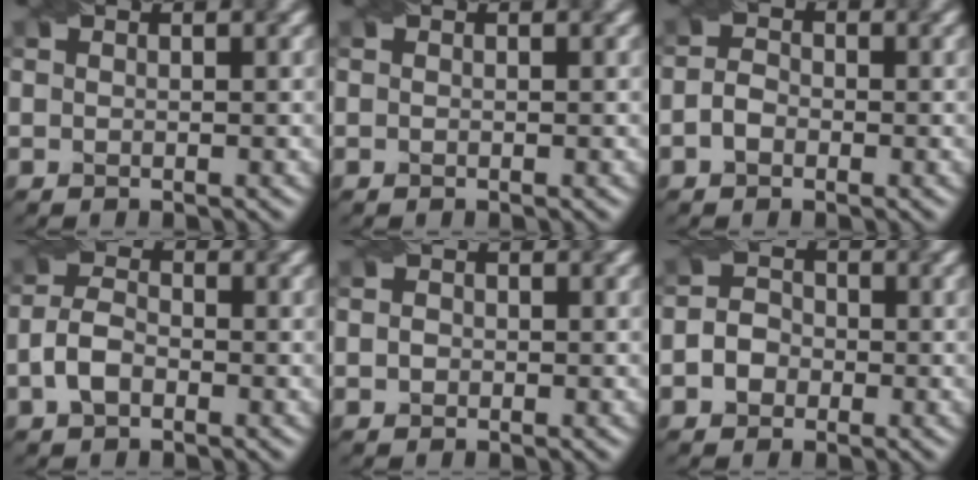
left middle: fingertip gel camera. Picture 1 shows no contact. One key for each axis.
{"total": 0.0}
{"total": 1.6, "fx": -1.0, "fy": 1.0, "fz": 0.9, "tx": -0.022, "ty": 0.003, "tz": -0.020}
{"total": 2.8, "fx": -1.4, "fy": 1.5, "fz": 1.9, "tx": -0.044, "ty": 0.006, "tz": -0.029}
{"total": 0.8, "fx": -0.2, "fy": 0.7, "fz": 0.3, "tx": -0.004, "ty": 0.003, "tz": -0.007}
{"total": 2.5, "fx": -1.1, "fy": 2.0, "fz": 1.0, "tx": -0.003, "ty": 0.003, "tz": -0.022}